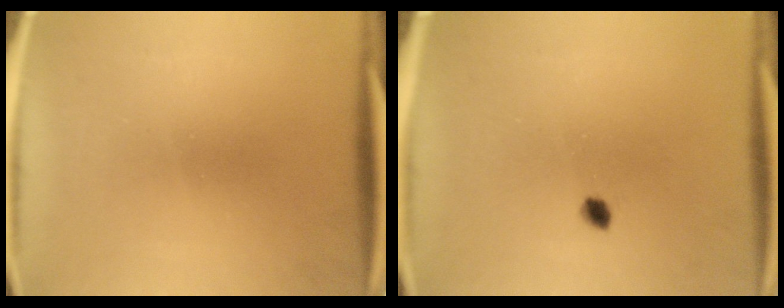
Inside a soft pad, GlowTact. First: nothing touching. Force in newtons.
{"total": 1.5}